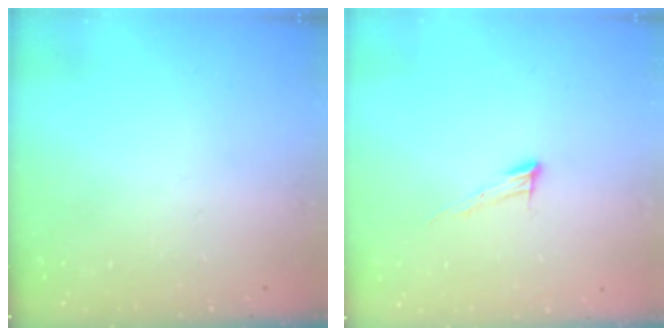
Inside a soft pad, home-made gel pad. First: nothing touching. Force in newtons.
{"total": 6.4, "press": 6.4, "slide": 0.4}